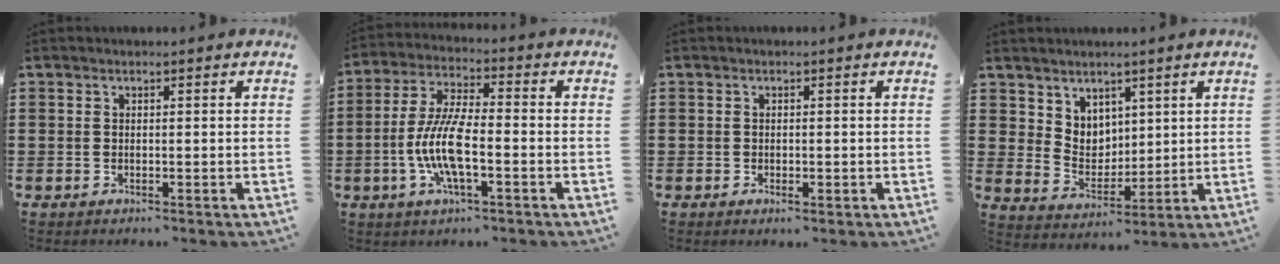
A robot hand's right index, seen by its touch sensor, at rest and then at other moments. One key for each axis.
{"total": 9.3, "fx": -2.5, "fy": 2.7, "fz": 8.6, "tx": -0.198, "ty": -0.015, "tz": -0.055}
{"total": 0.8, "fx": -0.3, "fy": 0.6, "fz": 0.5, "tx": -0.011, "ty": 0.000, "tz": -0.004}
{"total": 5.2, "fx": 3.7, "fy": 3.6, "fz": 0.3, "tx": -0.028, "ty": -0.003, "tz": 0.070}